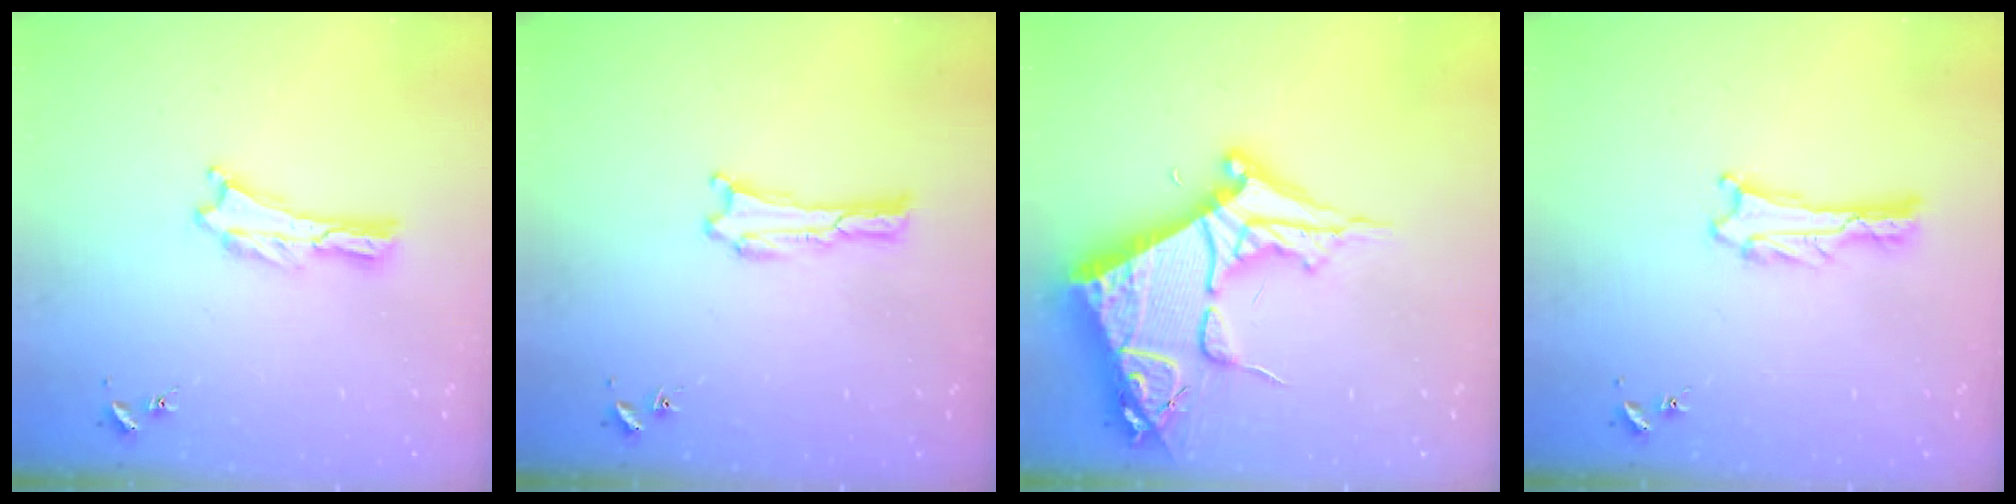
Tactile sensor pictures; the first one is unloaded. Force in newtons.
{"total": 0.0}
{"total": 14.3, "press": 14.2, "slide": 1.4}
{"total": 1.3, "press": 1.3, "slide": 0.0}